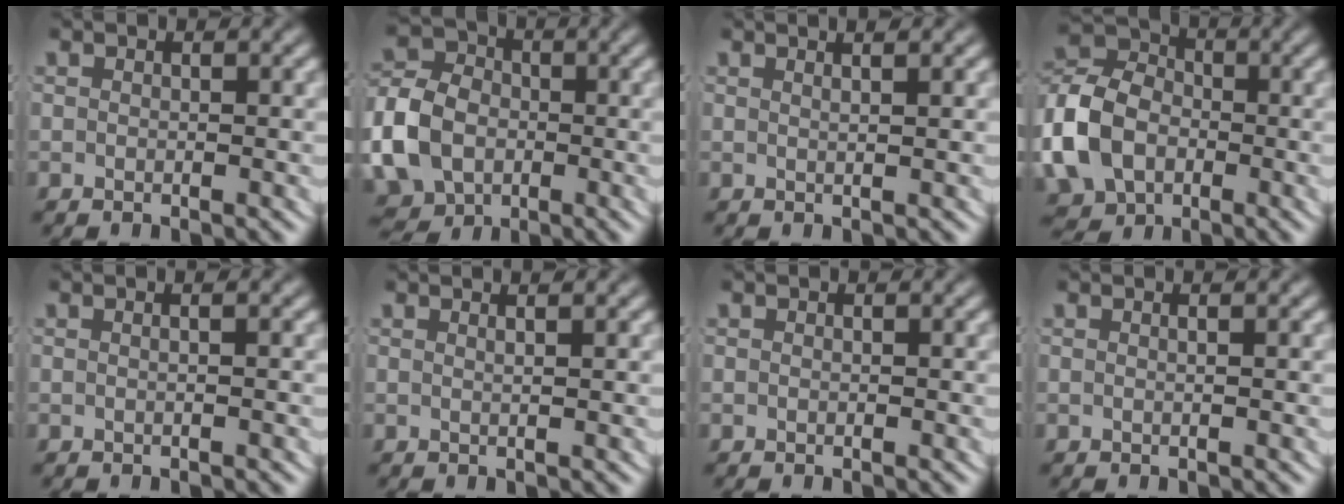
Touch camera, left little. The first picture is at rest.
{"total": 8.4, "force": [-1.8, 7.0, 4.2], "torque": [-0.092, -0.024, -0.028]}
{"total": 2.0, "force": [1.2, -0.2, 1.6], "torque": [-0.020, 0.001, 0.022]}
{"total": 10.2, "force": [-1.4, 8.7, 5.2], "torque": [-0.120, -0.028, -0.023]}
{"total": 0.8, "force": [-0.1, -0.2, 0.7], "torque": [-0.008, 0.005, -0.003]}
{"total": 1.2, "force": [0.7, -0.5, 0.9], "torque": [-0.012, -0.001, 0.013]}
{"total": 0.0}
{"total": 0.7, "force": [0.1, -0.3, 0.6], "torque": [-0.008, 0.003, 0.001]}